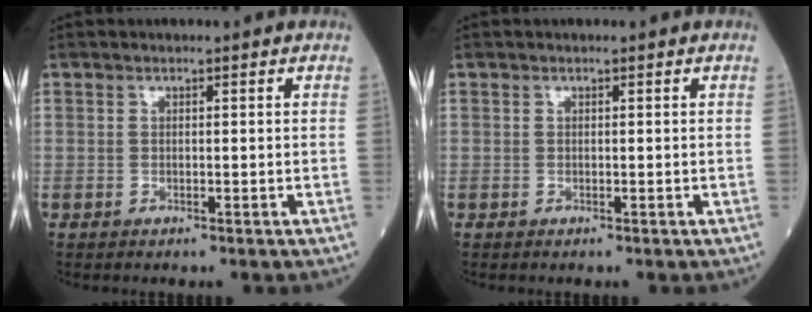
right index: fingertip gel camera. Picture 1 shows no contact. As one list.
[{"total": 0.0}]